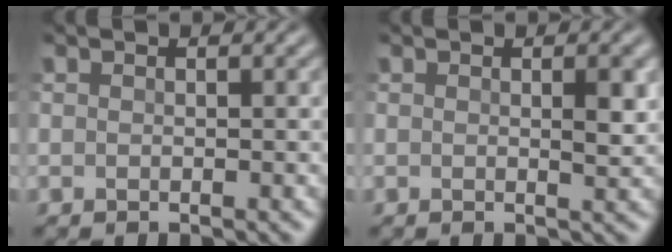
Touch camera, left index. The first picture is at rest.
{"total": 1.9, "force": [0.3, 0.8, 1.7], "torque": [-0.026, -0.001, 0.008]}